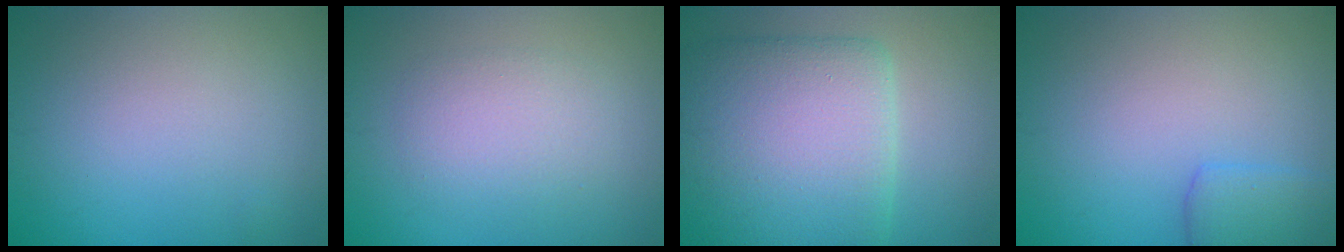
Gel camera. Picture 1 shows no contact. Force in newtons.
{"total": 2.8, "press": 2.8, "slide": 0.2}
{"total": 11.3, "press": 11.3, "slide": 0.4}
{"total": 2.5, "press": 2.5, "slide": 0.2}